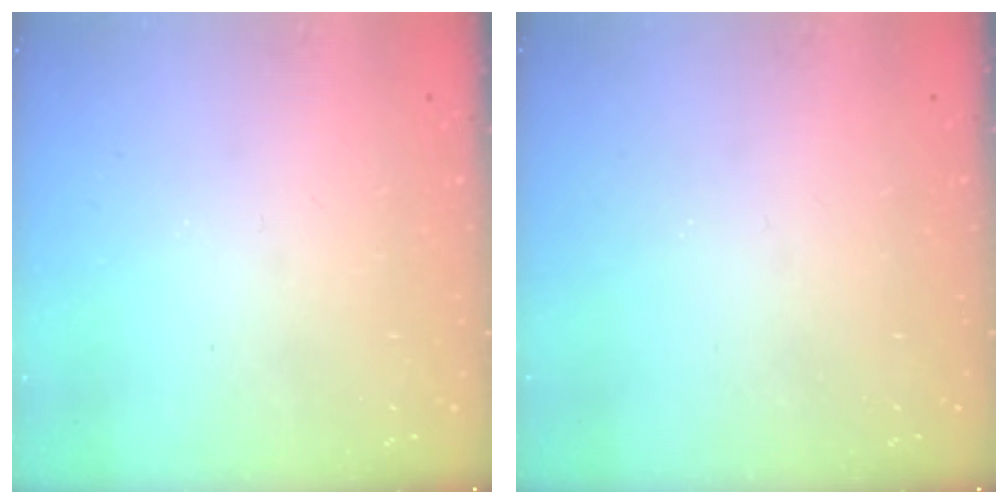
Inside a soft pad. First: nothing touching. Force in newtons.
{"total": 0.0}